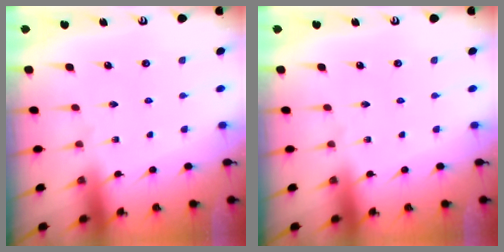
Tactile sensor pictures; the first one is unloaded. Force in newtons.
{"total": 0.0}